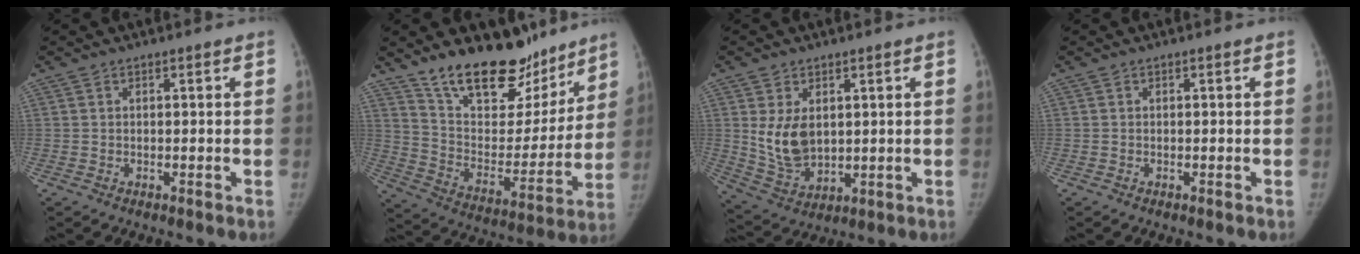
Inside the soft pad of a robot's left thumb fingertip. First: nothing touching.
{"total": 23.8, "force": [18.0, 11.0, 11.1], "torque": [-0.125, -0.096, 0.295]}
{"total": 9.0, "force": [2.0, 6.0, 6.4], "torque": [-0.103, -0.022, 0.057]}
{"total": 0.0}